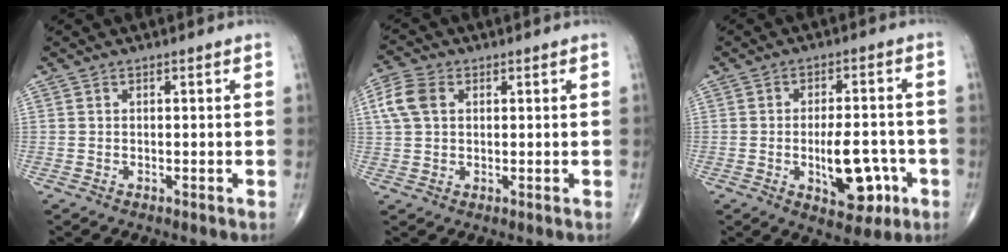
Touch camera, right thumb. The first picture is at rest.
{"total": 6.0, "force": [1.6, 4.1, 4.1], "torque": [-0.093, 0.012, 0.029]}
{"total": 10.9, "force": [-3.2, 5.2, 9.0], "torque": [-0.107, 0.014, -0.038]}